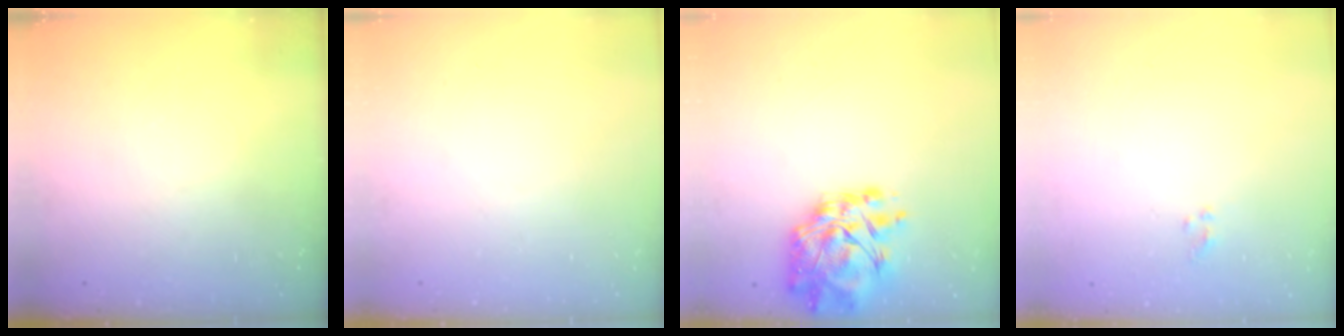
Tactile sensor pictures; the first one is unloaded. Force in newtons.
{"total": 0.0}
{"total": 11.9, "press": 11.0, "slide": 4.7}
{"total": 1.3, "press": 1.2, "slide": 0.5}